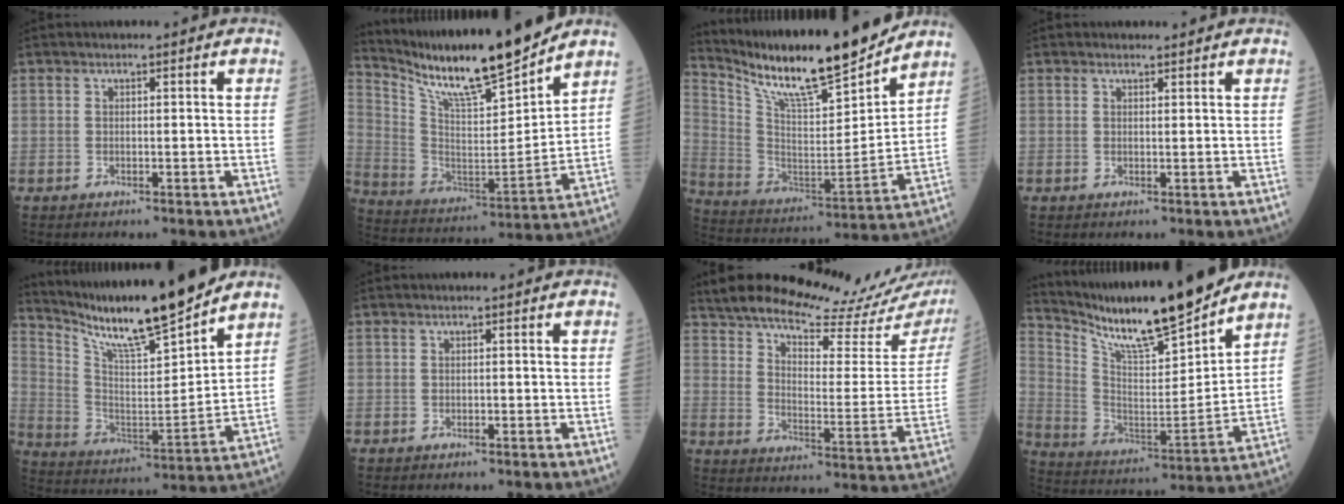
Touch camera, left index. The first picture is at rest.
{"total": 17.0, "force": [14.7, 0.5, 8.5], "torque": [-0.168, -0.016, 0.264]}
{"total": 19.3, "force": [16.6, 1.6, 9.7], "torque": [-0.185, -0.024, 0.286]}
{"total": 0.8, "force": [0.8, 0.2, -0.1], "torque": [-0.007, -0.003, 0.012]}
{"total": 16.2, "force": [14.1, 0.0, 8.0], "torque": [-0.156, -0.014, 0.251]}
{"total": 0.0}
{"total": 23.0, "force": [20.6, 3.0, 9.7], "torque": [-0.155, -0.061, 0.268]}
{"total": 17.2, "force": [15.0, 0.8, 8.4], "torque": [-0.164, -0.020, 0.265]}